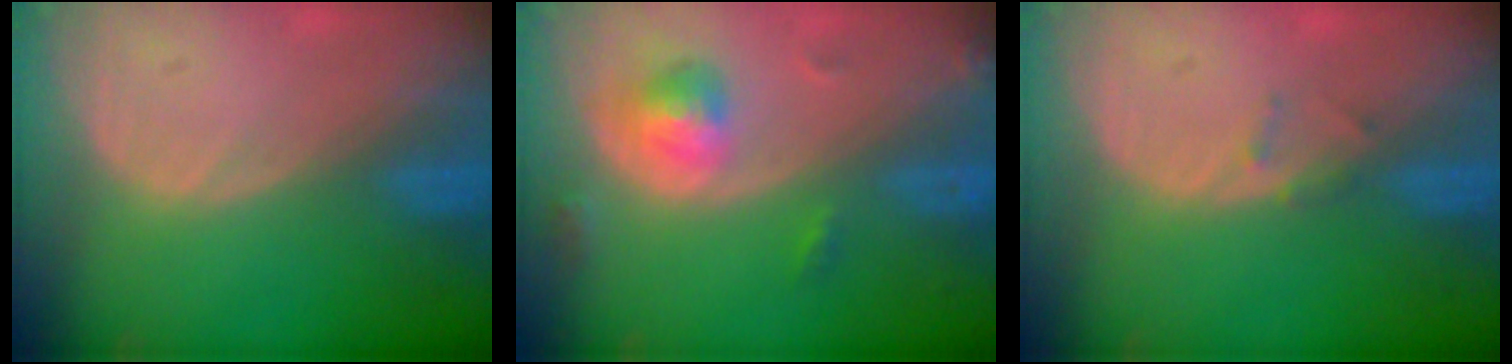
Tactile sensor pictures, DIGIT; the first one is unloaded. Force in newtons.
{"total": 5.0, "press": 4.9, "slide": 1.0}
{"total": 1.3, "press": 1.1, "slide": 0.8}